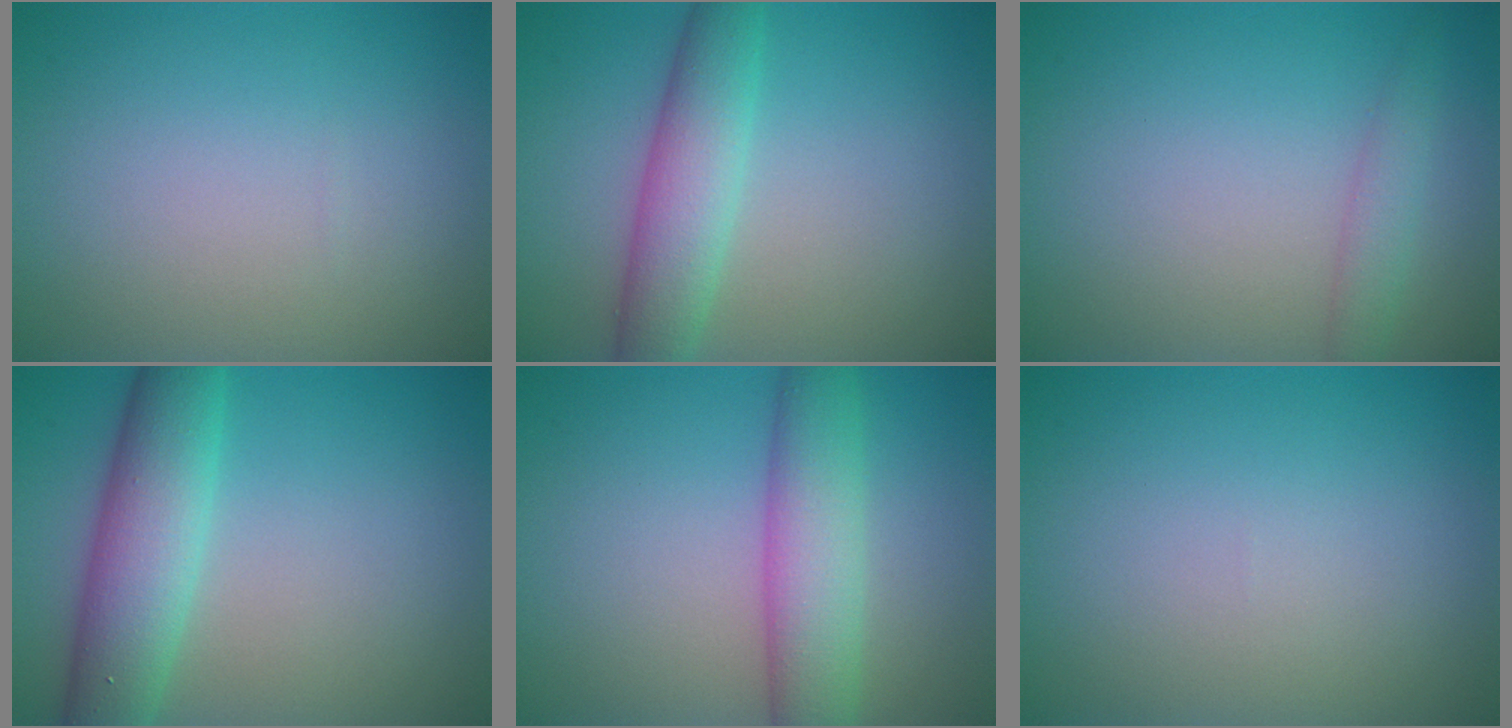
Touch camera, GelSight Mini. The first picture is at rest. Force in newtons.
{"total": 4.8, "press": 4.8, "slide": 0.2}
{"total": 1.7, "press": 1.7, "slide": 0.1}
{"total": 6.6, "press": 6.5, "slide": 0.2}
{"total": 5.5, "press": 5.5, "slide": 0.2}
{"total": 0.0}